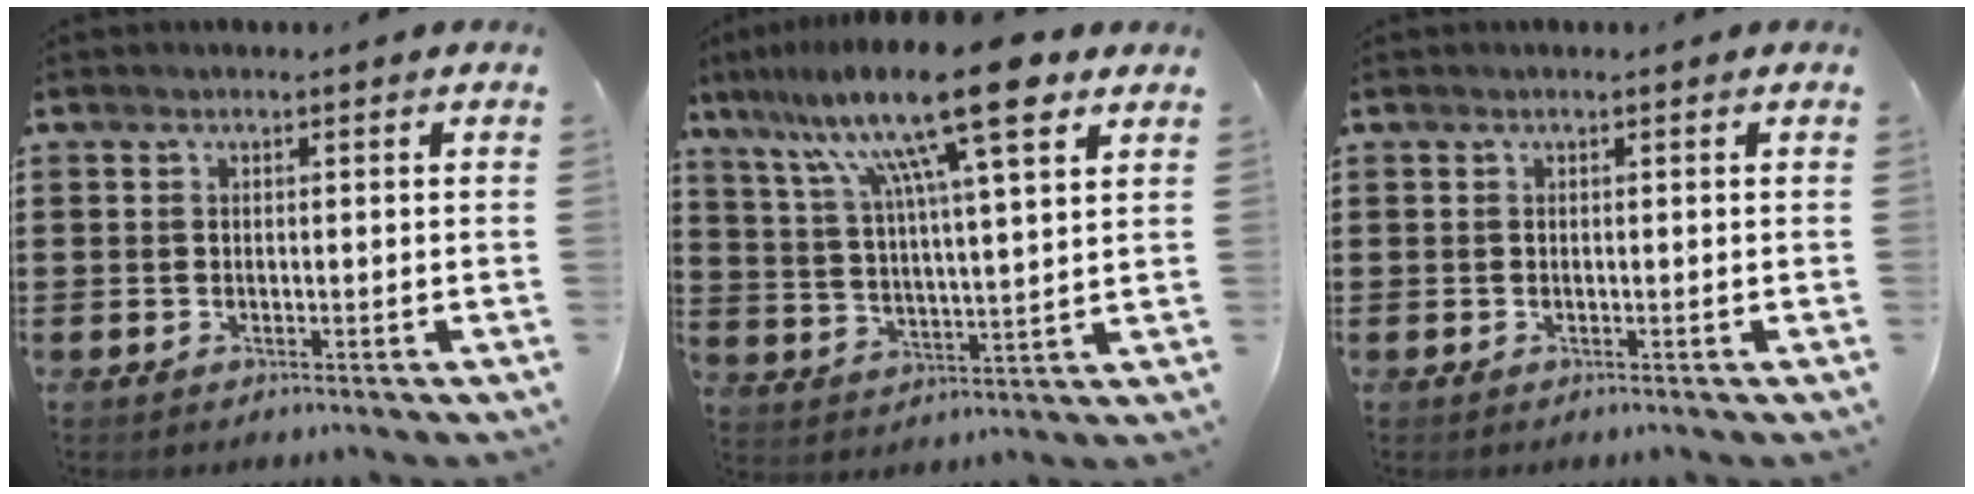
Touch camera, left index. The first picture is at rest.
{"total": 16.7, "force": [11.0, 2.0, 12.3], "torque": [-0.231, -0.037, 0.176]}
{"total": 0.0}